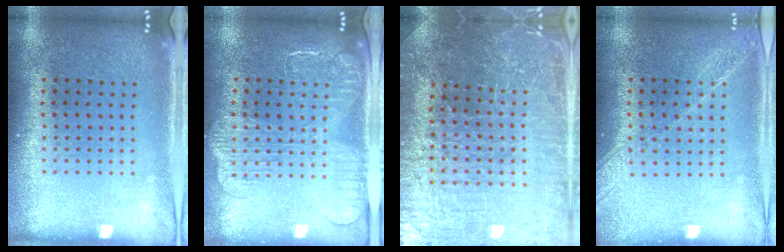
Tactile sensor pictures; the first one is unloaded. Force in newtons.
{"total": 2.3, "press": 2.0, "slide": 1.3}
{"total": 4.2, "press": 4.1, "slide": 0.9}
{"total": 1.5, "press": 1.4, "slide": 0.5}